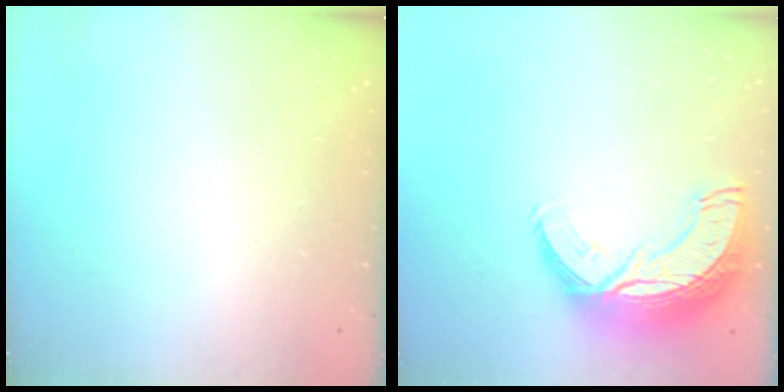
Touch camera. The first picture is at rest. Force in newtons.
{"total": 15.0, "press": 14.9, "slide": 1.0}